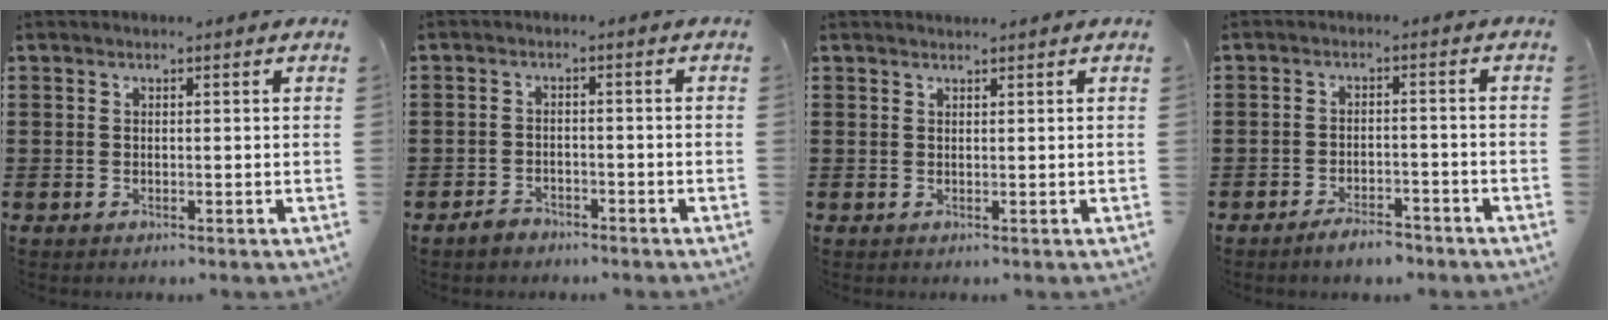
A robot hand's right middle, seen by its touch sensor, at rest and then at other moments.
{"total": 2.1, "force": [-1.9, 0.9, 0.5], "torque": [-0.014, 0.005, -0.040]}
{"total": 0.8, "force": [0.8, -0.1, 0.0], "torque": [-0.001, -0.003, 0.015]}
{"total": 3.5, "force": [-3.3, 0.8, 1.1], "torque": [-0.018, 0.008, -0.064]}